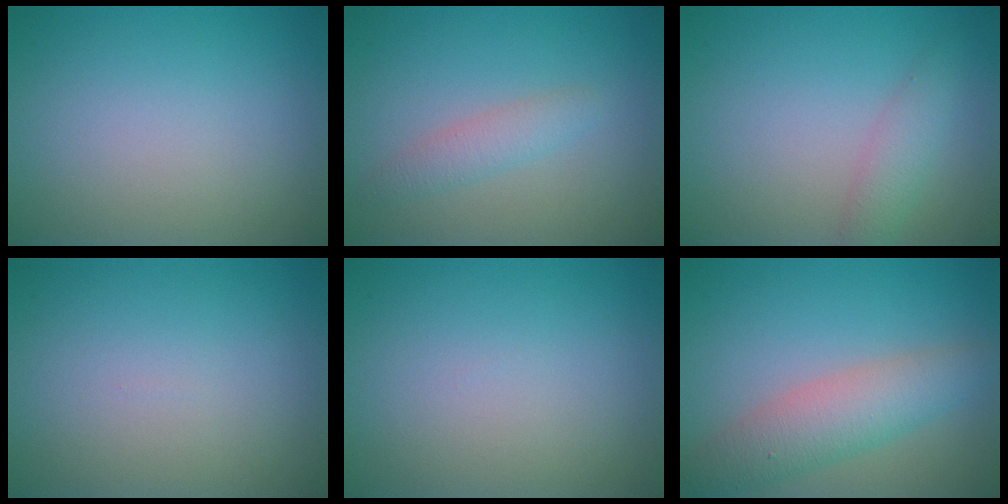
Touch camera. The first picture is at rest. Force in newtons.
{"total": 1.9, "press": 1.9, "slide": 0.1}
{"total": 2.2, "press": 2.2, "slide": 0.1}
{"total": 0.0}
{"total": 0.0}
{"total": 4.6, "press": 4.6, "slide": 0.1}